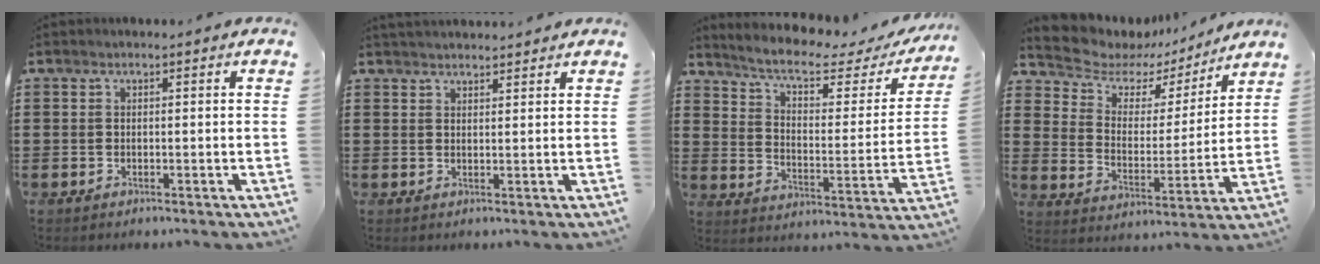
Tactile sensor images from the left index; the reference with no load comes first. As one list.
[{"total": 1.9, "force": [1.8, 0.3, -0.1], "torque": [-0.004, 0.001, 0.037]}, {"total": 5.8, "force": [4.3, 1.3, 3.7], "torque": [-0.092, -0.025, 0.067]}, {"total": 6.0, "force": [4.9, 3.4, 1.0], "torque": [-0.057, -0.029, 0.083]}]